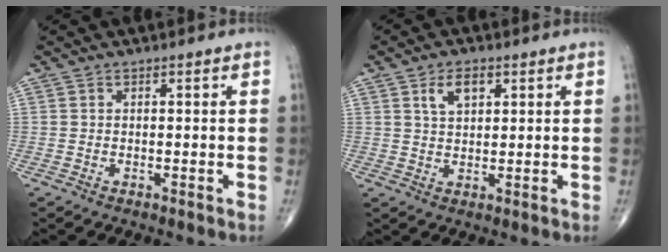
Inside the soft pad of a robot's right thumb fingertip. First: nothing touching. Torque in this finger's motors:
{"motor_torque": [0.39, 0.71, 0.32, 0.08, 0.01]}